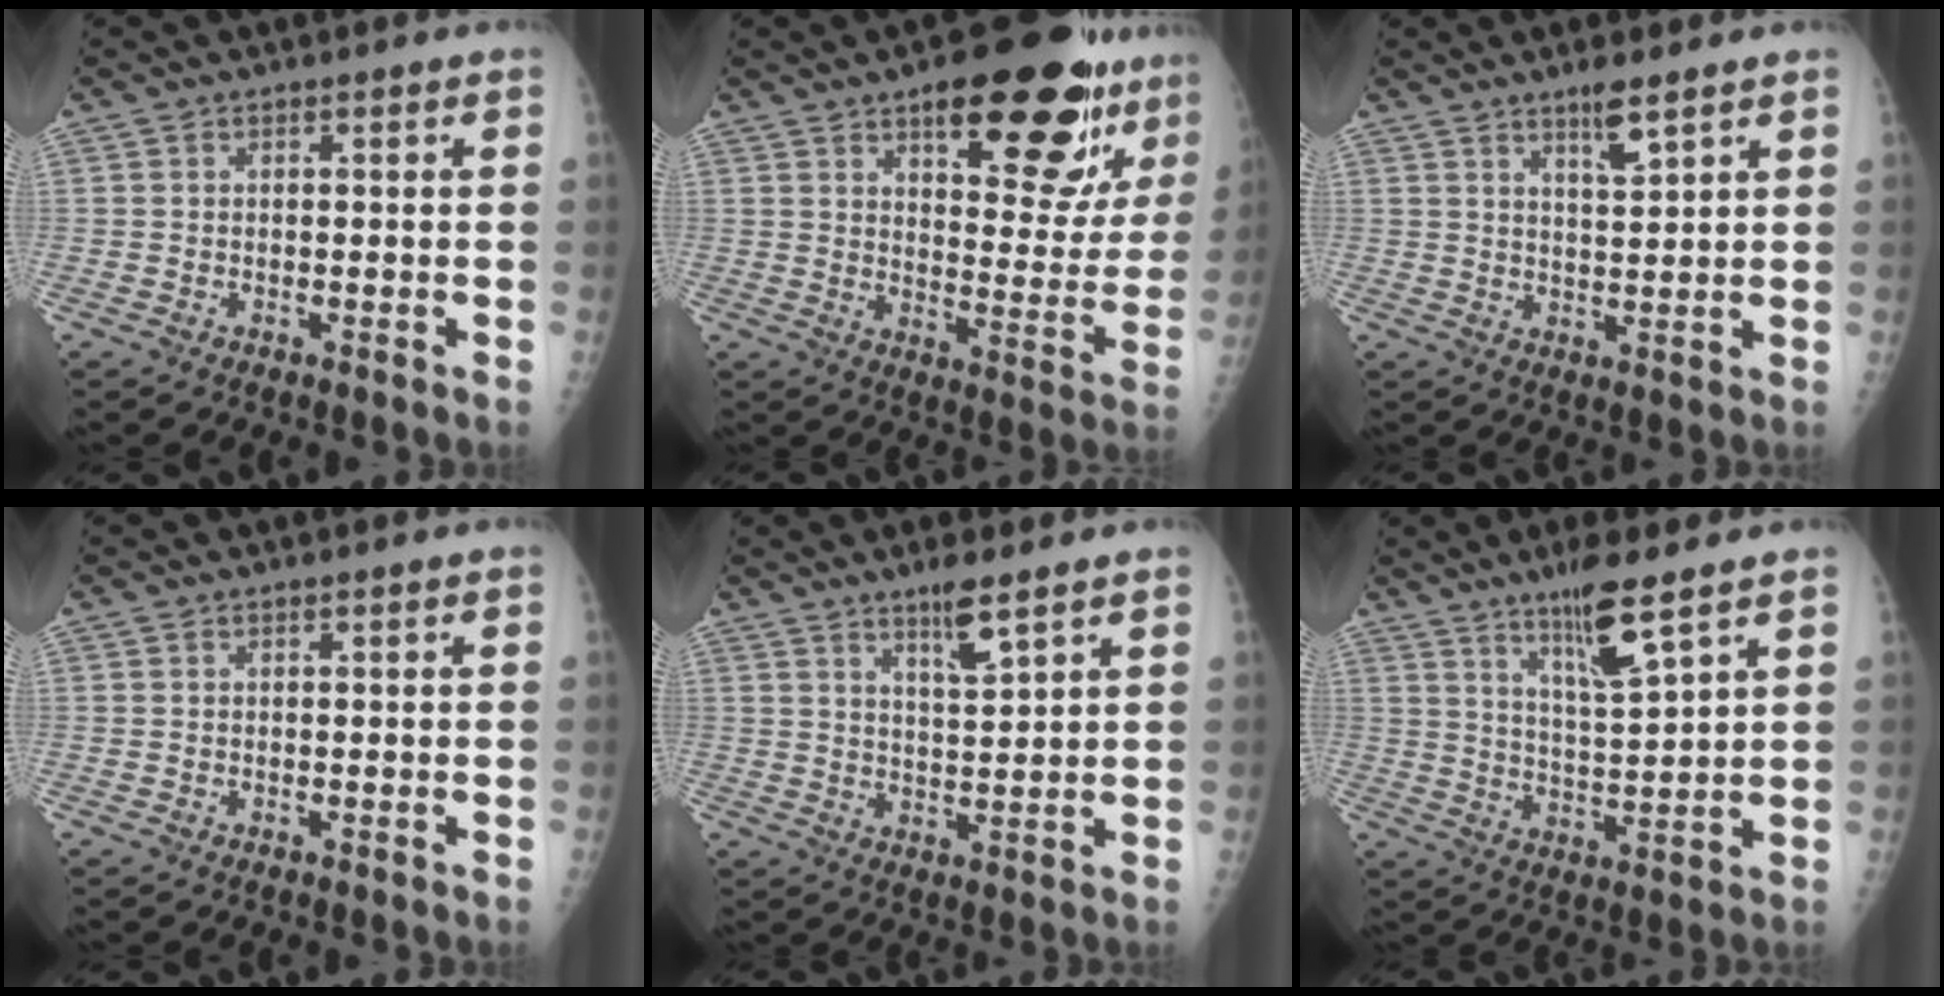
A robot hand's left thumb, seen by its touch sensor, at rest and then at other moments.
{"total": 21.8, "force": [13.1, 8.1, 15.5], "torque": [-0.158, -0.056, 0.183]}
{"total": 4.9, "force": [3.3, 0.7, 3.5], "torque": [-0.059, -0.025, 0.060]}
{"total": 0.0}
{"total": 5.7, "force": [3.9, 0.7, 4.1], "torque": [-0.071, -0.029, 0.070]}
{"total": 9.5, "force": [6.2, 1.0, 7.1], "torque": [-0.126, -0.044, 0.116]}